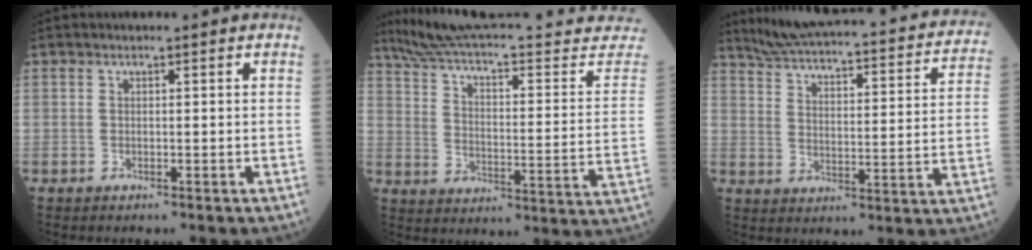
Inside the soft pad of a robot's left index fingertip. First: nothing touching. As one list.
[{"total": 30.4, "force": [28.5, 1.1, 10.5], "torque": [-0.160, -0.096, 0.369]}, {"total": 26.2, "force": [23.0, 4.5, 11.6], "torque": [-0.177, -0.036, 0.284]}]